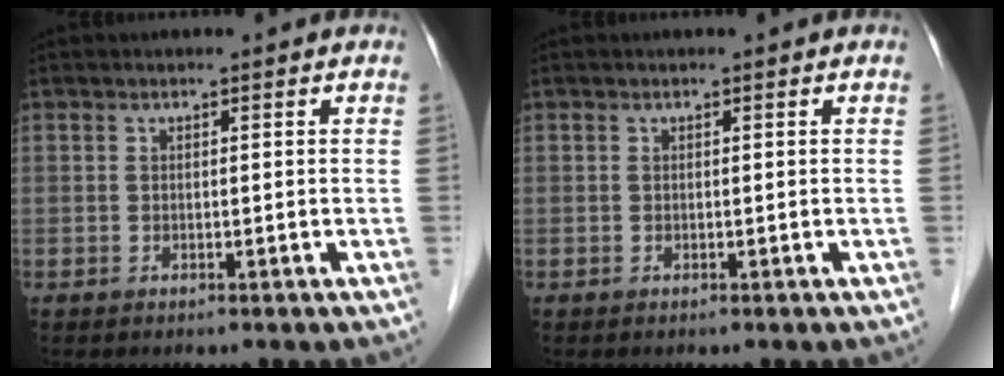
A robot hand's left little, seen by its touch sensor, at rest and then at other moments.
{"total": 0.0}